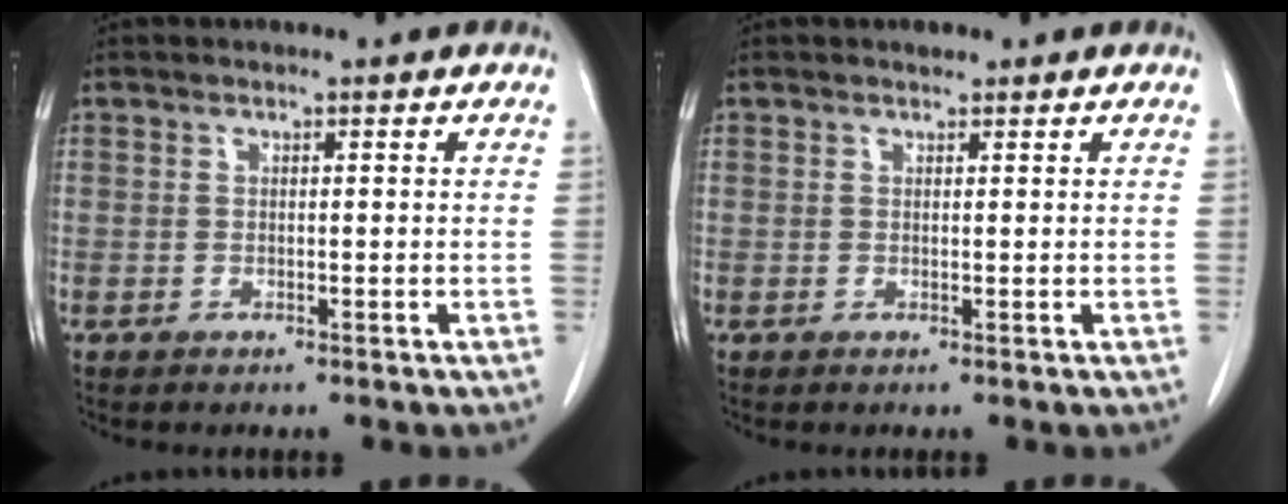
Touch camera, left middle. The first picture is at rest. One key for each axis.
{"total": 0.7, "fx": 0.6, "fy": 0.3, "fz": 0.1, "tx": -0.011, "ty": -0.001, "tz": 0.009}